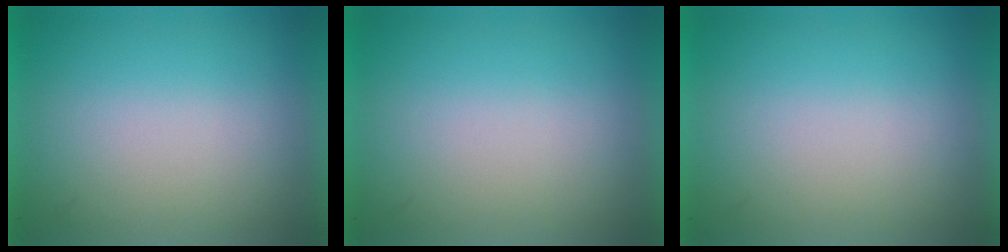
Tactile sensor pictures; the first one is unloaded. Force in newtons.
{"total": 0.0}
{"total": 0.0}